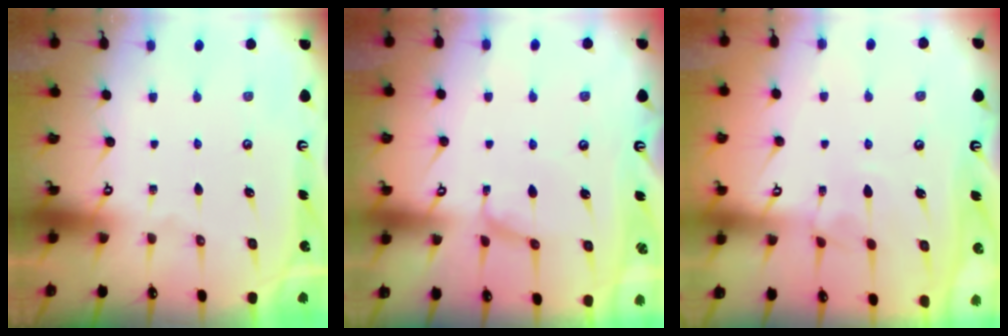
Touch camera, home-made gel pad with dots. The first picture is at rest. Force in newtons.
{"total": 1.5, "press": 1.3, "slide": 0.5}
{"total": 3.2, "press": 3.2, "slide": 0.6}